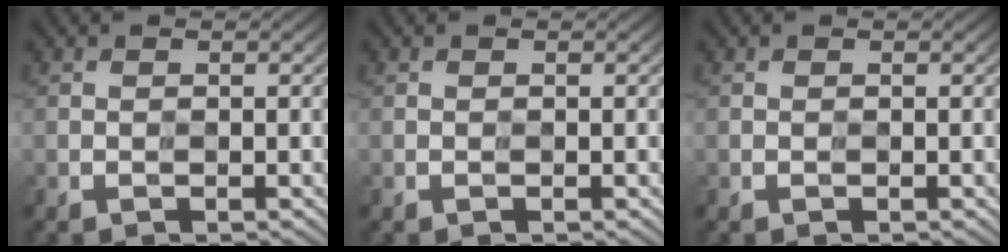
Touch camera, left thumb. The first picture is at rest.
{"total": 0.0}
{"total": 0.0}